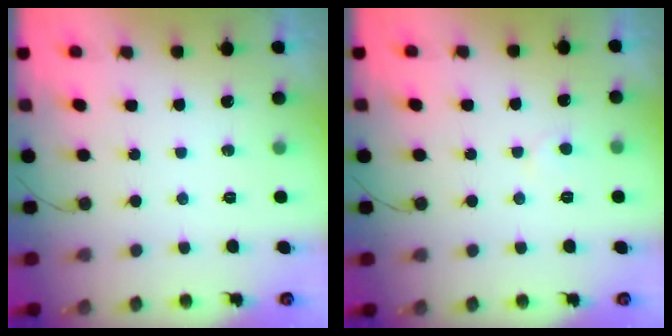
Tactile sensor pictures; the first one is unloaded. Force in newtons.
{"total": 2.8, "press": 2.8, "slide": 0.1}